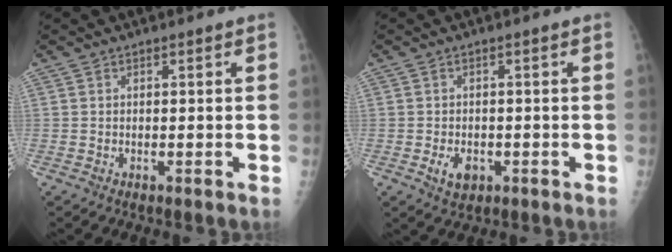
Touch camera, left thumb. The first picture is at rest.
{"total": 3.5, "force": [-1.3, 2.4, 2.2], "torque": [-0.030, 0.003, -0.015]}